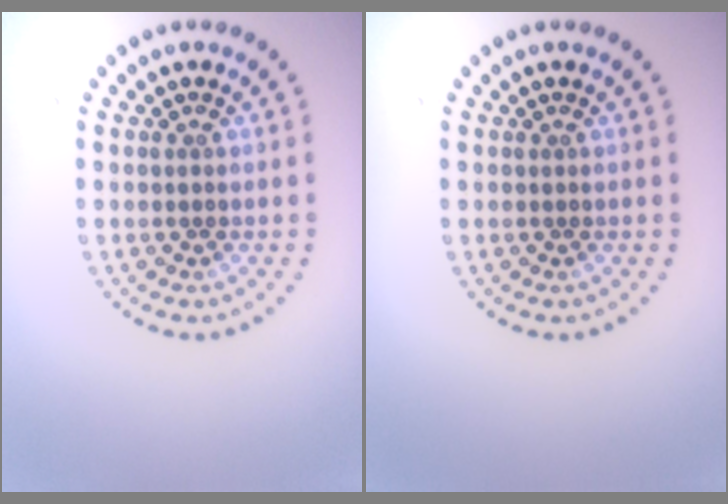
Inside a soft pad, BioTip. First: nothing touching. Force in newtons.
{"total": 0.0}